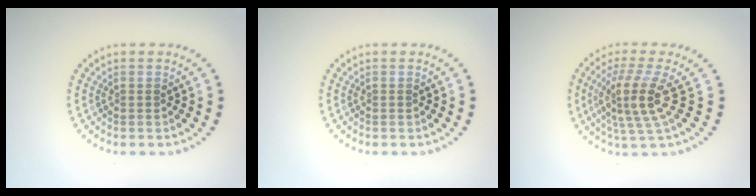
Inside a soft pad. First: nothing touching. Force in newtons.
{"total": 0.0}
{"total": 4.2, "press": 3.2, "slide": 2.8}